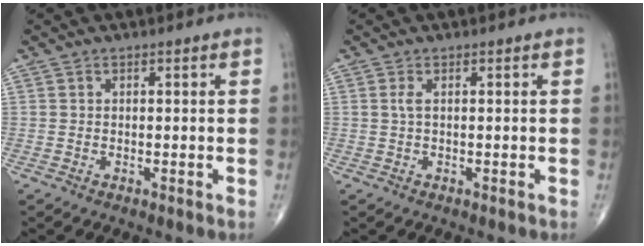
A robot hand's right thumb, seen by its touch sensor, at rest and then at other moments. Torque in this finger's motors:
{"motor_torque": [0.15, 0.17, 0.00, -0.02, -0.02]}